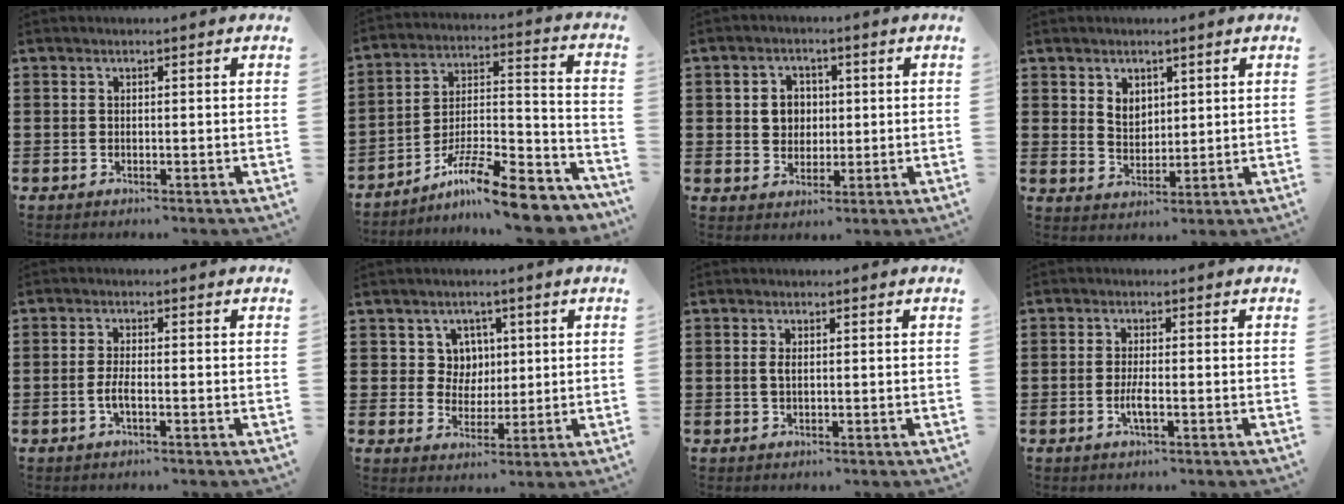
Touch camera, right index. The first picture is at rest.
{"total": 12.2, "force": [-10.0, 1.4, 6.8], "torque": [-0.101, 0.027, -0.189]}
{"total": 4.2, "force": [0.5, 3.8, 1.8], "torque": [-0.041, 0.010, 0.004]}
{"total": 3.4, "force": [2.0, 2.6, 0.9], "torque": [-0.020, 0.008, 0.035]}
{"total": 2.5, "force": [-0.9, 0.5, 2.2], "torque": [-0.049, -0.001, -0.018]}
{"total": 5.1, "force": [1.7, 4.6, 1.4], "torque": [-0.042, 0.014, 0.028]}
{"total": 1.3, "force": [0.1, 0.5, 1.2], "torque": [-0.025, 0.004, 0.001]}
{"total": 2.8, "force": [-1.0, 0.5, 2.6], "torque": [-0.059, -0.008, -0.021]}